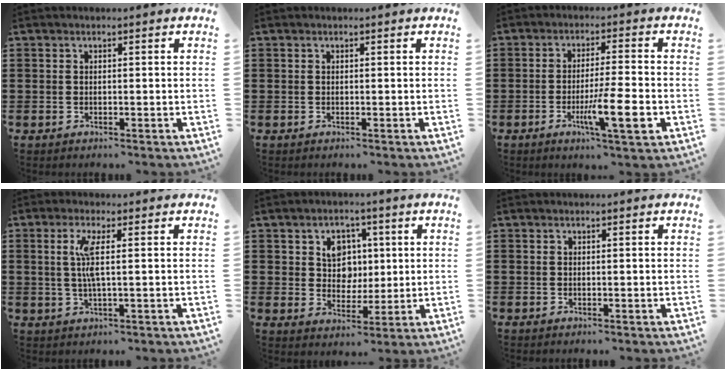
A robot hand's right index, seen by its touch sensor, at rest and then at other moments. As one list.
[{"total": 0.0}, {"total": 8.3, "force": [-2.8, 0.8, 7.8], "torque": [-0.137, -0.011, -0.049]}, {"total": 4.3, "force": [0.5, 0.2, 4.3], "torque": [-0.097, -0.009, 0.001]}, {"total": 5.6, "force": [1.5, 4.9, 2.1], "torque": [-0.048, 0.012, 0.021]}, {"total": 0.0}]